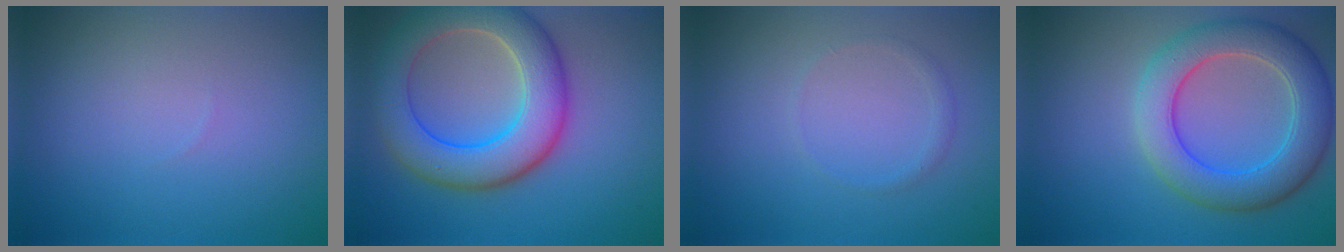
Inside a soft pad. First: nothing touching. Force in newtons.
{"total": 8.5, "press": 8.5, "slide": 0.4}
{"total": 0.7, "press": 0.7, "slide": 0.0}
{"total": 6.8, "press": 6.8, "slide": 0.3}